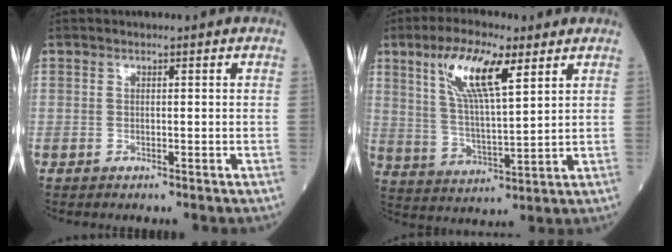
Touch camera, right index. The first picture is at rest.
{"total": 11.9, "force": [6.0, 2.5, 10.0], "torque": [-0.202, 0.010, 0.117]}